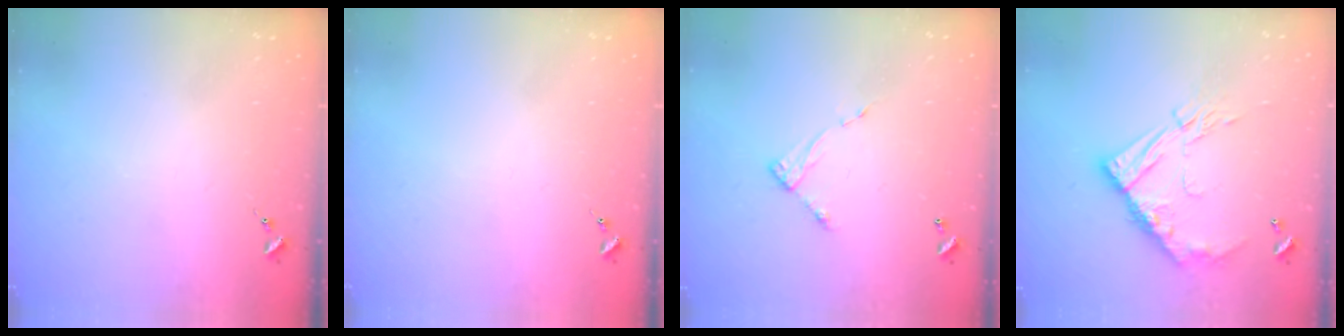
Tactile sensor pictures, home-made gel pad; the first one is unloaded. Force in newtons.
{"total": 0.0}
{"total": 6.0, "press": 6.0, "slide": 0.4}
{"total": 14.5, "press": 14.5, "slide": 1.1}